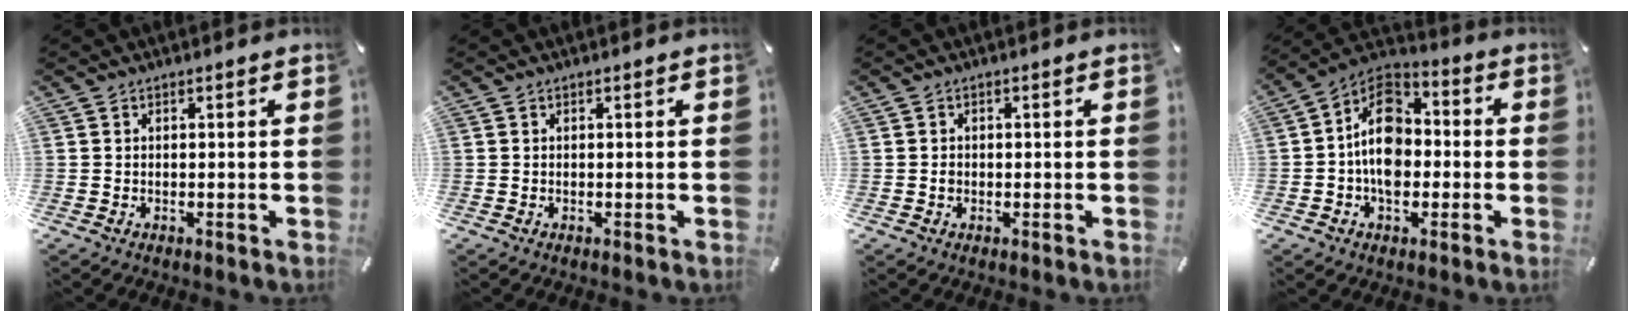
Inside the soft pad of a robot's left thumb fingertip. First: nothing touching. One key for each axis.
{"total": 0.0}
{"total": 0.7, "fx": -0.2, "fy": 0.6, "fz": 0.4, "tx": -0.007, "ty": 0.002, "tz": -0.005}
{"total": 12.0, "fx": -1.6, "fy": 8.5, "fz": 8.3, "tx": -0.151, "ty": 0.010, "tz": -0.031}